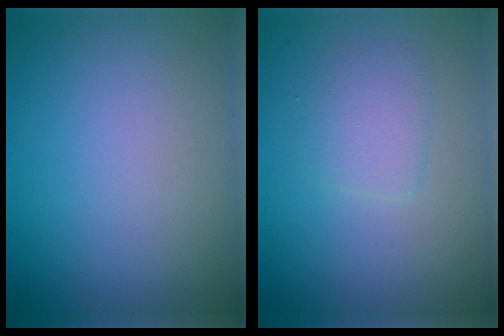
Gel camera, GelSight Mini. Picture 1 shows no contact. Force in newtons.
{"total": 1.9, "press": 1.9, "slide": 0.1}